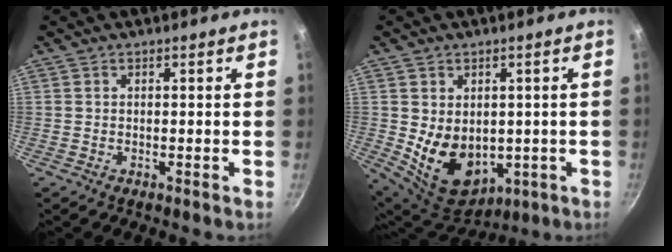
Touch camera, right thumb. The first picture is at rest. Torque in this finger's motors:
{"motor_torque": [-0.64, 0.89, 0.65, 0.64, 0.36]}